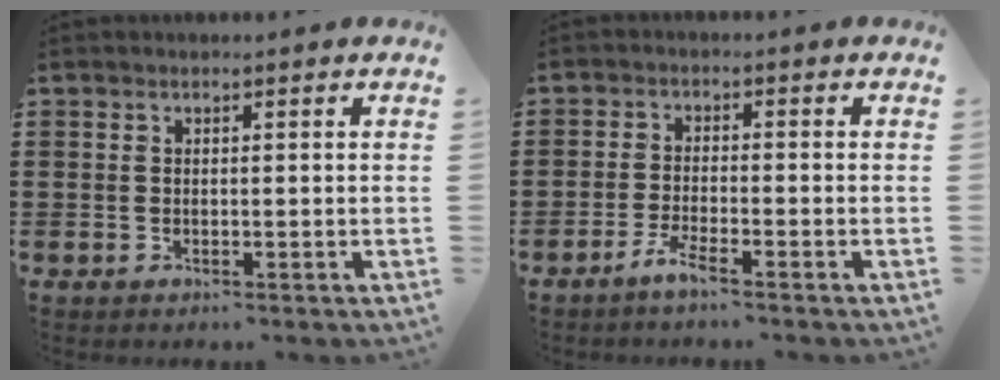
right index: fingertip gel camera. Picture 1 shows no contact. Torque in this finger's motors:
{"motor_torque": [0.35, 0.60, 0.05, 0.02]}